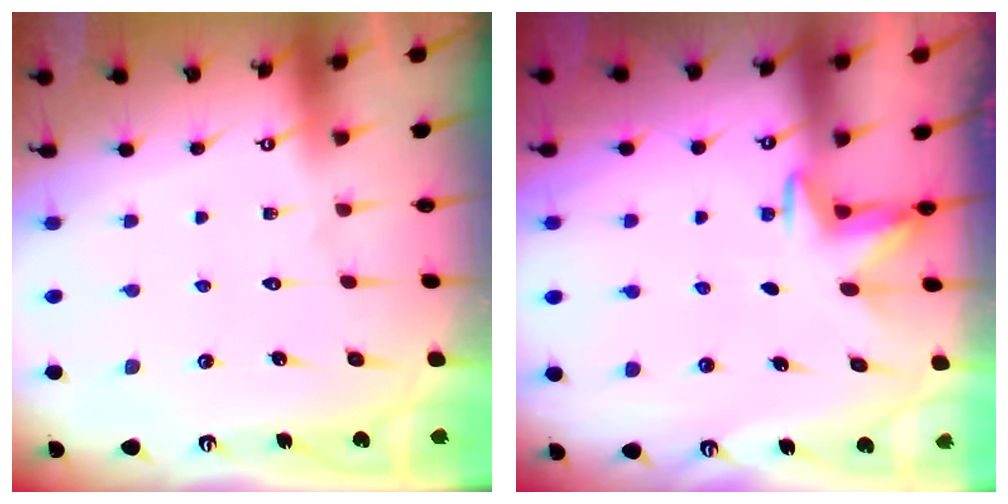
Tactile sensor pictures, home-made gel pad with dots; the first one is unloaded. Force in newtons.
{"total": 3.1, "press": 3.0, "slide": 0.7}